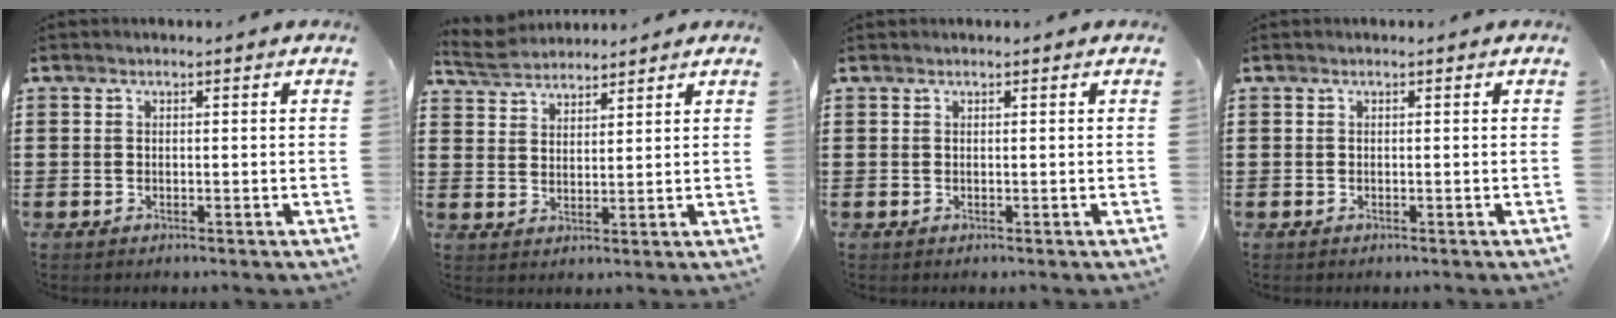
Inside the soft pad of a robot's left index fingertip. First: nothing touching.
{"total": 4.2, "force": [3.9, 1.3, 0.8], "torque": [-0.032, -0.005, 0.073]}
{"total": 0.0}
{"total": 0.0}